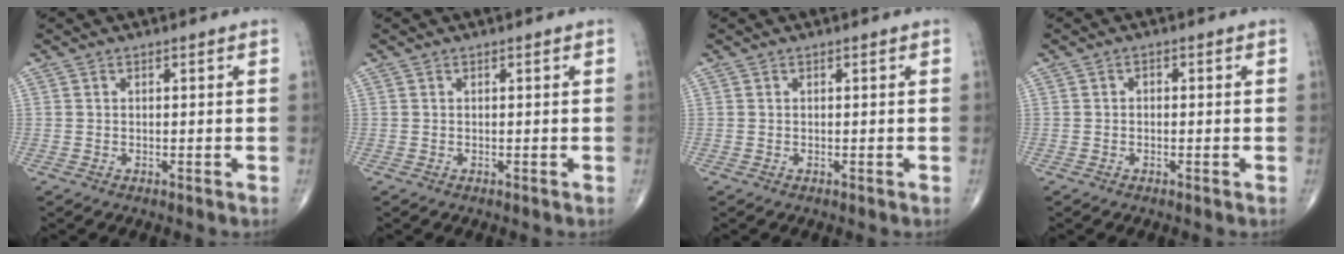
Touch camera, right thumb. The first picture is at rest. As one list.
[{"total": 0.0}, {"total": 0.0}, {"total": 0.9, "force": [-0.1, 0.7, 0.6], "torque": [-0.007, 0.005, -0.004]}]